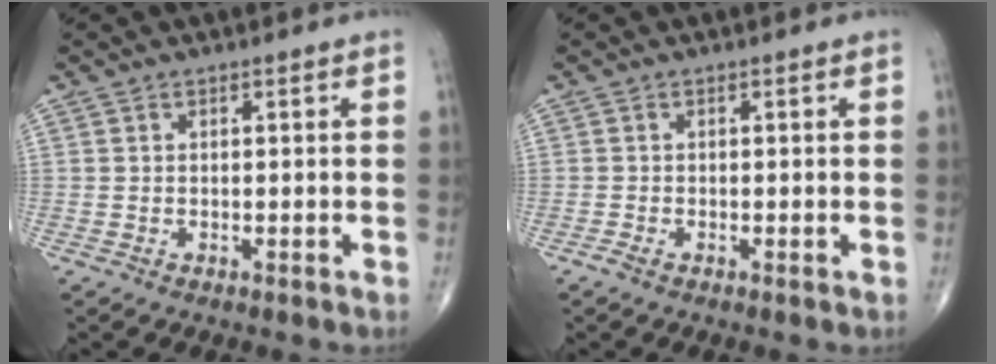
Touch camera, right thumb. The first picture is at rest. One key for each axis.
{"total": 1.0, "fx": -0.6, "fy": 0.3, "fz": 0.8, "tx": -0.021, "ty": -0.003, "tz": -0.018}